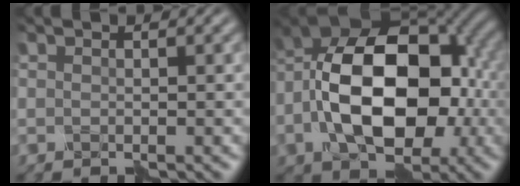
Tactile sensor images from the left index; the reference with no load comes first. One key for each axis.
{"total": 12.9, "fx": -1.9, "fy": 8.0, "fz": 10.0, "tx": -0.158, "ty": 0.004, "tz": -0.042}